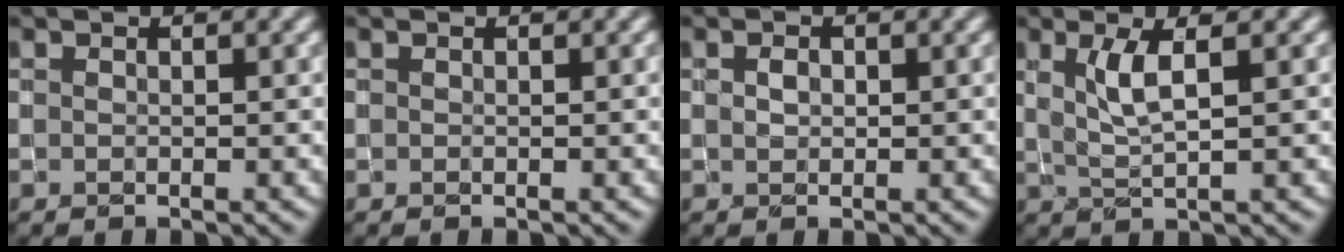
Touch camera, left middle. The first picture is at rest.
{"total": 0.0}
{"total": 0.7, "force": [0.0, 0.6, 0.4], "torque": [-0.009, 0.001, 0.003]}
{"total": 2.8, "force": [0.8, 0.5, 2.6], "torque": [-0.056, -0.002, 0.020]}